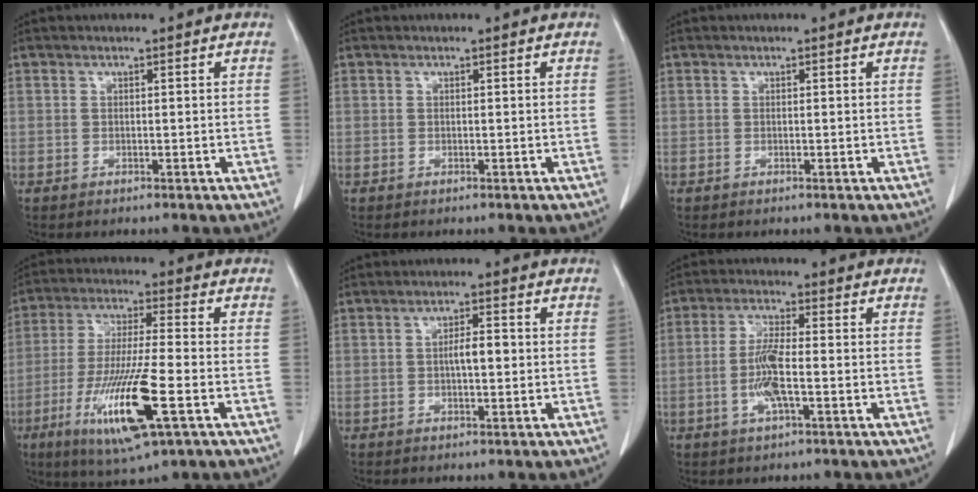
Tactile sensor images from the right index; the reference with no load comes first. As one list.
[{"total": 0.0}, {"total": 0.0}, {"total": 15.1, "force": [-5.5, 1.3, 14.1], "torque": [-0.276, -0.029, -0.093]}, {"total": 3.3, "force": [-0.1, 0.9, 3.1], "torque": [-0.055, 0.005, -0.002]}, {"total": 6.1, "force": [-1.4, 1.0, 5.8], "torque": [-0.121, 0.000, -0.027]}]